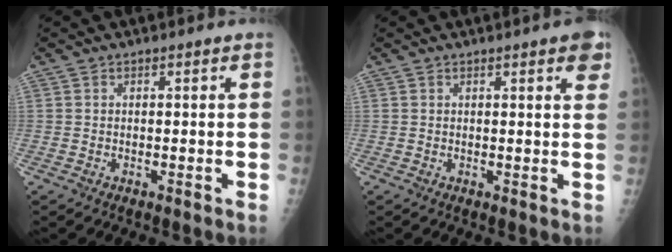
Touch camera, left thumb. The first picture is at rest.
{"total": 4.0, "force": [2.1, 0.9, 3.3], "torque": [-0.028, -0.004, 0.020]}